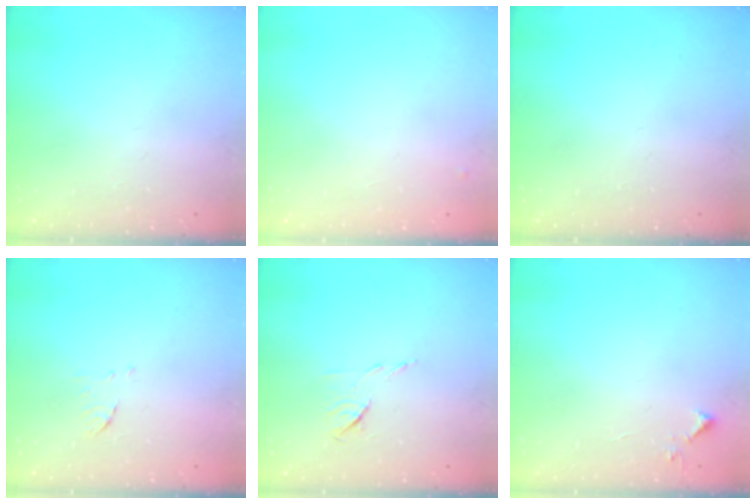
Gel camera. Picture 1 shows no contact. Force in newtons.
{"total": 4.5, "press": 4.4, "slide": 0.6}
{"total": 0.0}
{"total": 5.4, "press": 5.3, "slide": 1.0}
{"total": 5.4, "press": 5.3, "slide": 0.9}
{"total": 3.8, "press": 3.8, "slide": 0.5}